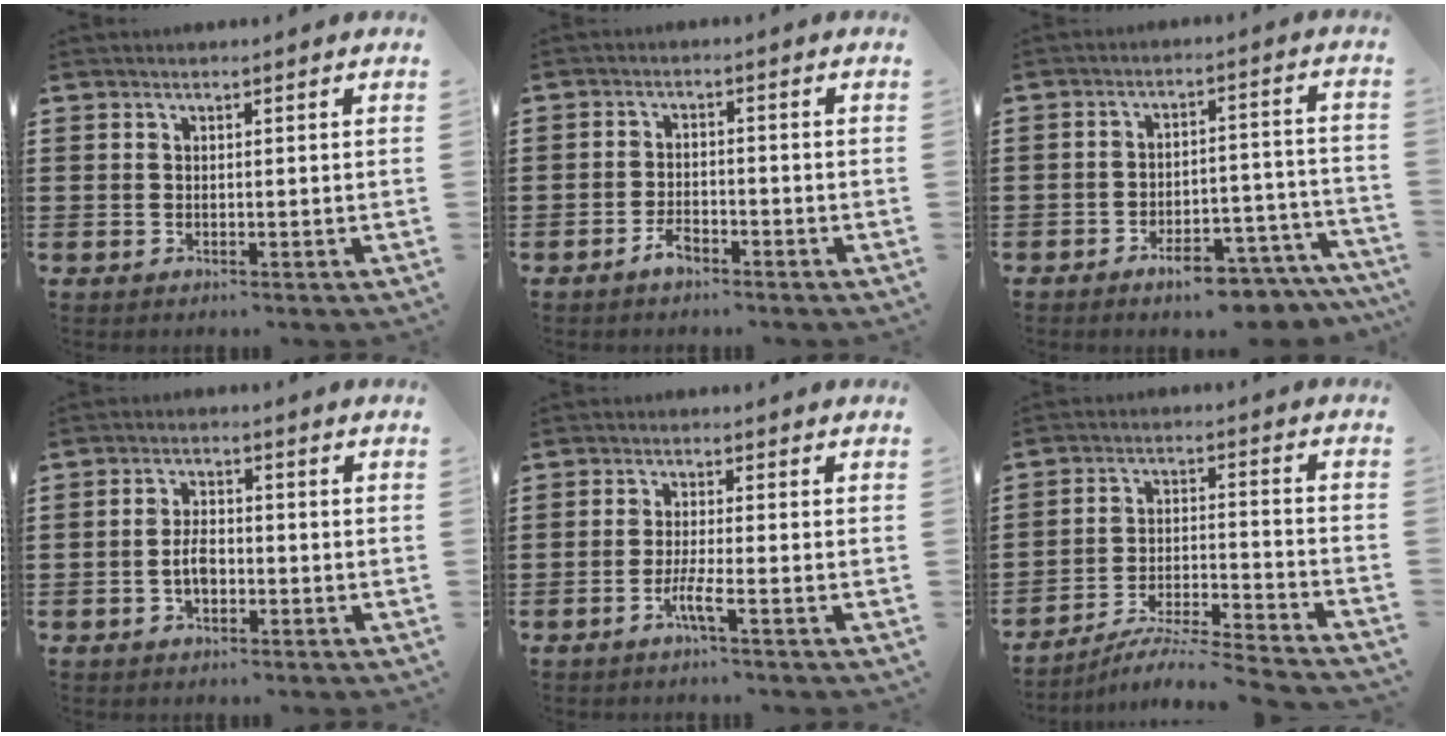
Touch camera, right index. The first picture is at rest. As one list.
[{"total": 2.7, "force": [-2.1, 1.0, 1.5], "torque": [-0.027, 0.006, -0.041]}, {"total": 6.6, "force": [-5.9, 1.4, 2.8], "torque": [-0.039, 0.016, -0.107]}, {"total": 3.8, "force": [-1.1, 2.0, 3.0], "torque": [-0.065, 0.003, -0.023]}, {"total": 3.4, "force": [-1.9, -0.1, 2.8], "torque": [-0.056, -0.006, -0.038]}, {"total": 5.5, "force": [-5.2, -0.4, 1.8], "torque": [-0.036, -0.015, -0.106]}]